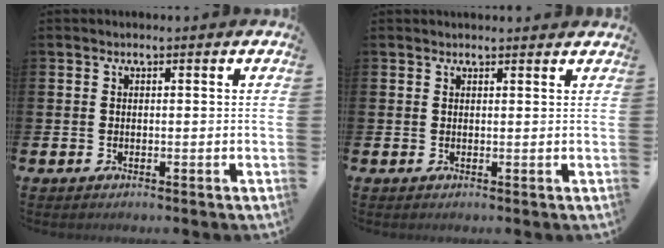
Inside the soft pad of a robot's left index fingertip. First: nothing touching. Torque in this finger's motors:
{"motor_torque": [1.00, -1.14, 0.06, 0.02]}